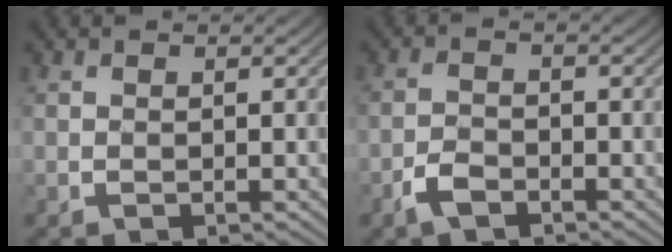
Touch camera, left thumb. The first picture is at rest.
{"total": 3.2, "force": [-3.1, 0.5, 0.5], "torque": [-0.009, 0.003, -0.066]}